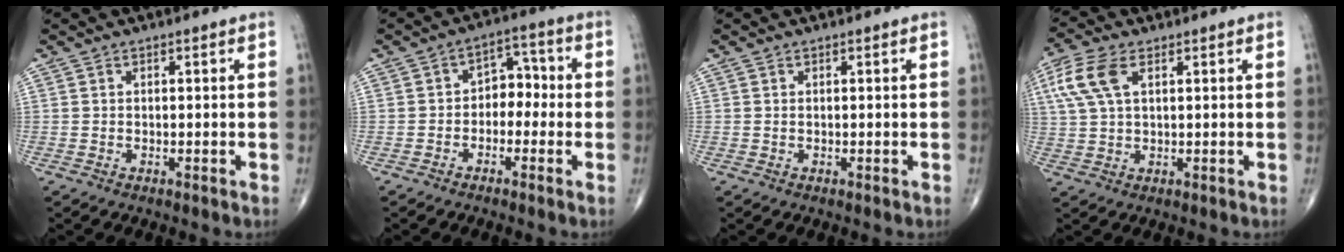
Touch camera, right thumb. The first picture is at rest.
{"total": 5.8, "force": [-1.2, 4.2, 3.8], "torque": [-0.026, 0.033, -0.033]}
{"total": 0.0}
{"total": 8.0, "force": [3.0, 4.0, 6.3], "torque": [-0.156, 0.013, 0.060]}